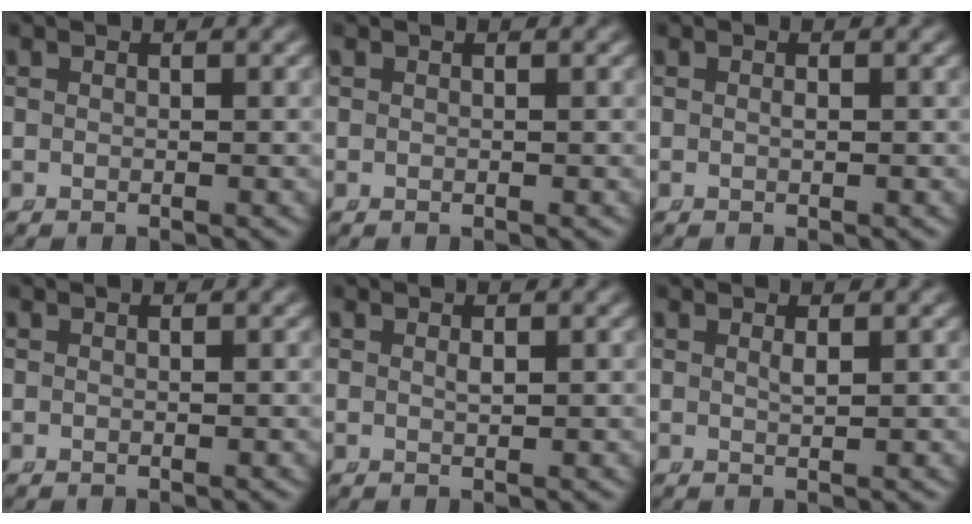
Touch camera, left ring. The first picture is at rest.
{"total": 0.0}
{"total": 0.0}
{"total": 0.0}
{"total": 0.6, "force": [0.1, -0.1, 0.5], "torque": [-0.014, -0.010, 0.008]}
{"total": 0.8, "force": [0.3, -0.3, 0.7], "torque": [-0.015, -0.011, 0.014]}